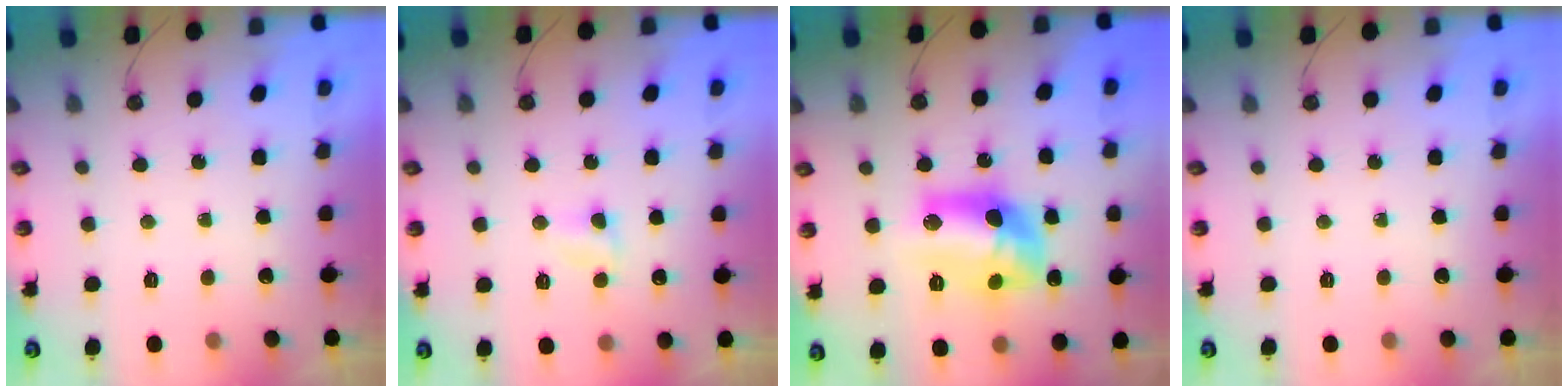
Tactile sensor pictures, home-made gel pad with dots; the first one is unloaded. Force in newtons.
{"total": 3.6, "press": 3.6, "slide": 0.5}
{"total": 13.5, "press": 13.5, "slide": 1.0}
{"total": 0.0}